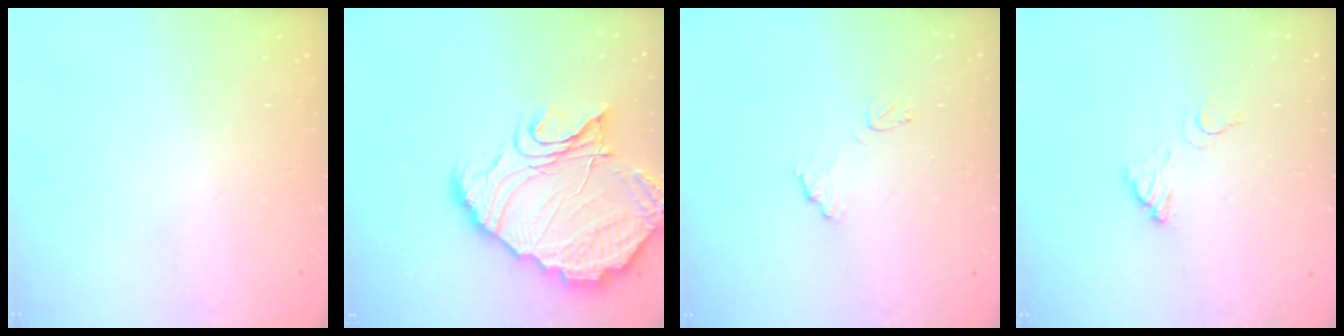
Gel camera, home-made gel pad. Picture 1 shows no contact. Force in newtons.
{"total": 21.1, "press": 21.1, "slide": 1.6}
{"total": 8.7, "press": 8.6, "slide": 0.6}
{"total": 3.7, "press": 3.7, "slide": 0.2}